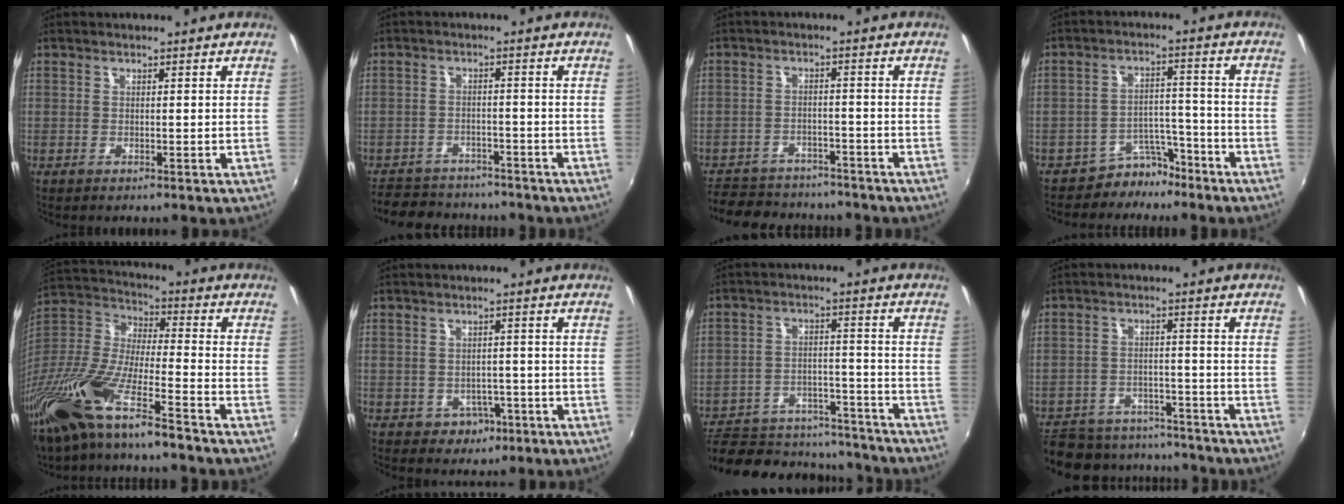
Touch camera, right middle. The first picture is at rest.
{"total": 10.6, "force": [-8.9, 5.0, 2.8], "torque": [-0.082, 0.013, -0.130]}
{"total": 14.2, "force": [-11.7, 6.7, 4.5], "torque": [-0.119, 0.014, -0.165]}
{"total": 6.4, "force": [-5.3, 3.4, 0.8], "torque": [-0.009, 0.028, -0.081]}
{"total": 20.9, "force": [-14.4, 3.8, 14.6], "torque": [-0.305, -0.037, -0.277]}
{"total": 4.2, "force": [-1.8, 3.6, 1.0], "torque": [-0.029, 0.006, -0.014]}
{"total": 21.8, "force": [-17.8, 9.5, 8.2], "torque": [-0.182, 0.012, -0.230]}
{"total": 18.4, "force": [-15.5, 7.6, 6.2], "torque": [-0.157, 0.005, -0.217]}